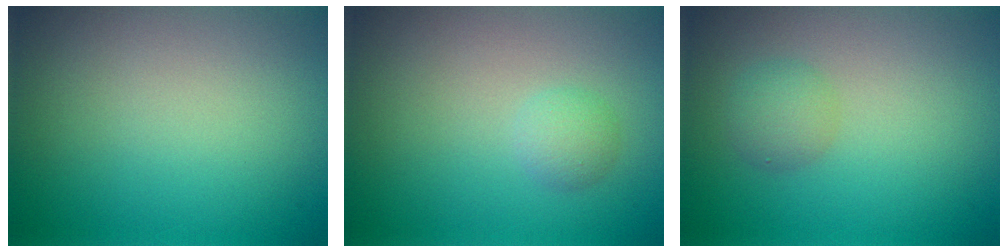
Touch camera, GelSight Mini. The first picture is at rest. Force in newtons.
{"total": 1.3, "press": 1.3, "slide": 0.0}
{"total": 1.9, "press": 1.9, "slide": 0.1}